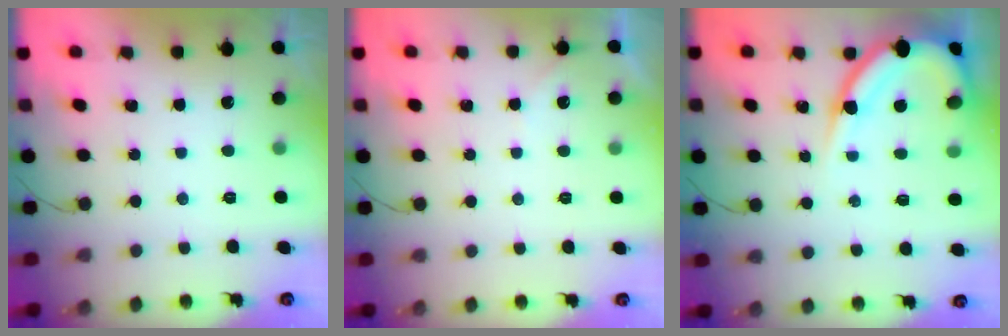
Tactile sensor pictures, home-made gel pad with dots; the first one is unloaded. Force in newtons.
{"total": 2.5, "press": 2.4, "slide": 0.3}
{"total": 10.7, "press": 10.7, "slide": 0.5}